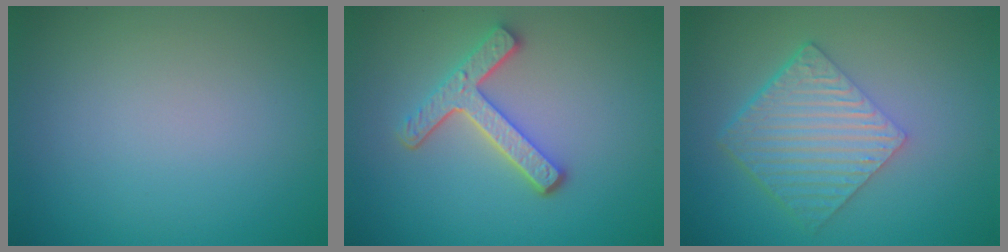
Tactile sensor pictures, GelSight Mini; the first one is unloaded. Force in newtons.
{"total": 4.0, "press": 3.1, "slide": 2.5}
{"total": 6.0, "press": 4.1, "slide": 4.4}